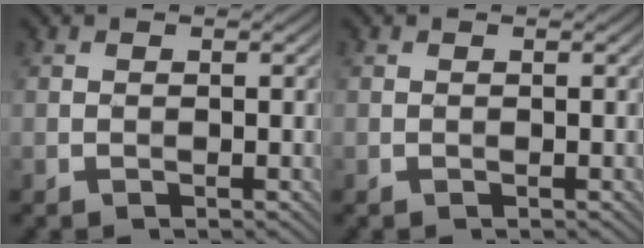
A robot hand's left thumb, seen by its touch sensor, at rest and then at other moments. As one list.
[{"total": 0.0}]